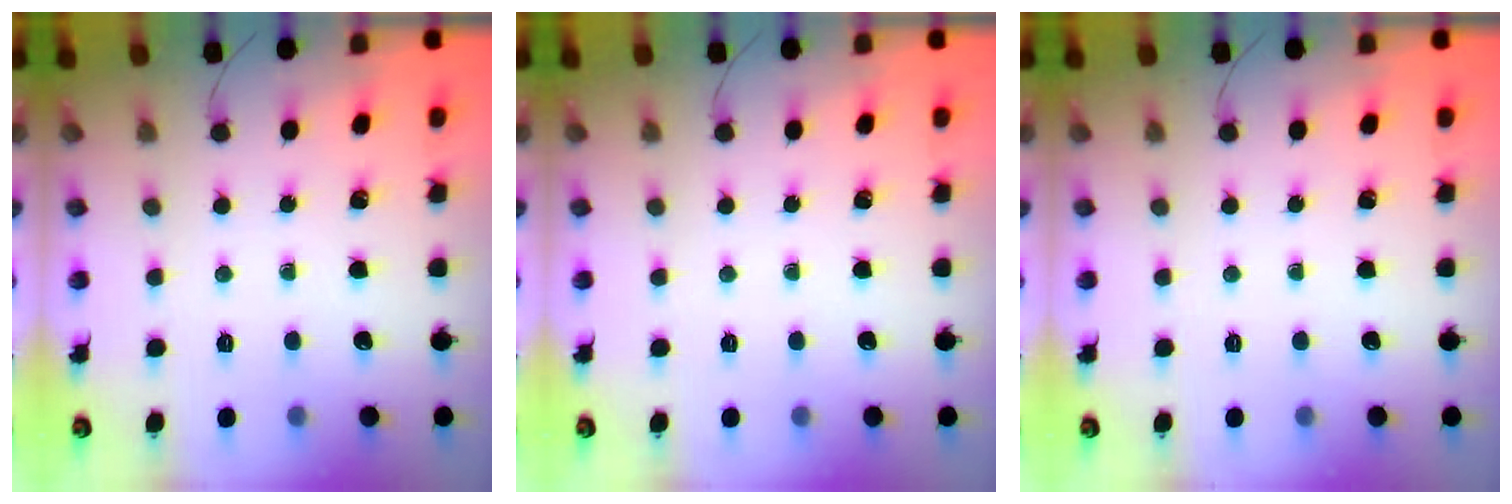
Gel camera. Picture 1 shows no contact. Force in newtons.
{"total": 0.0}
{"total": 0.0}